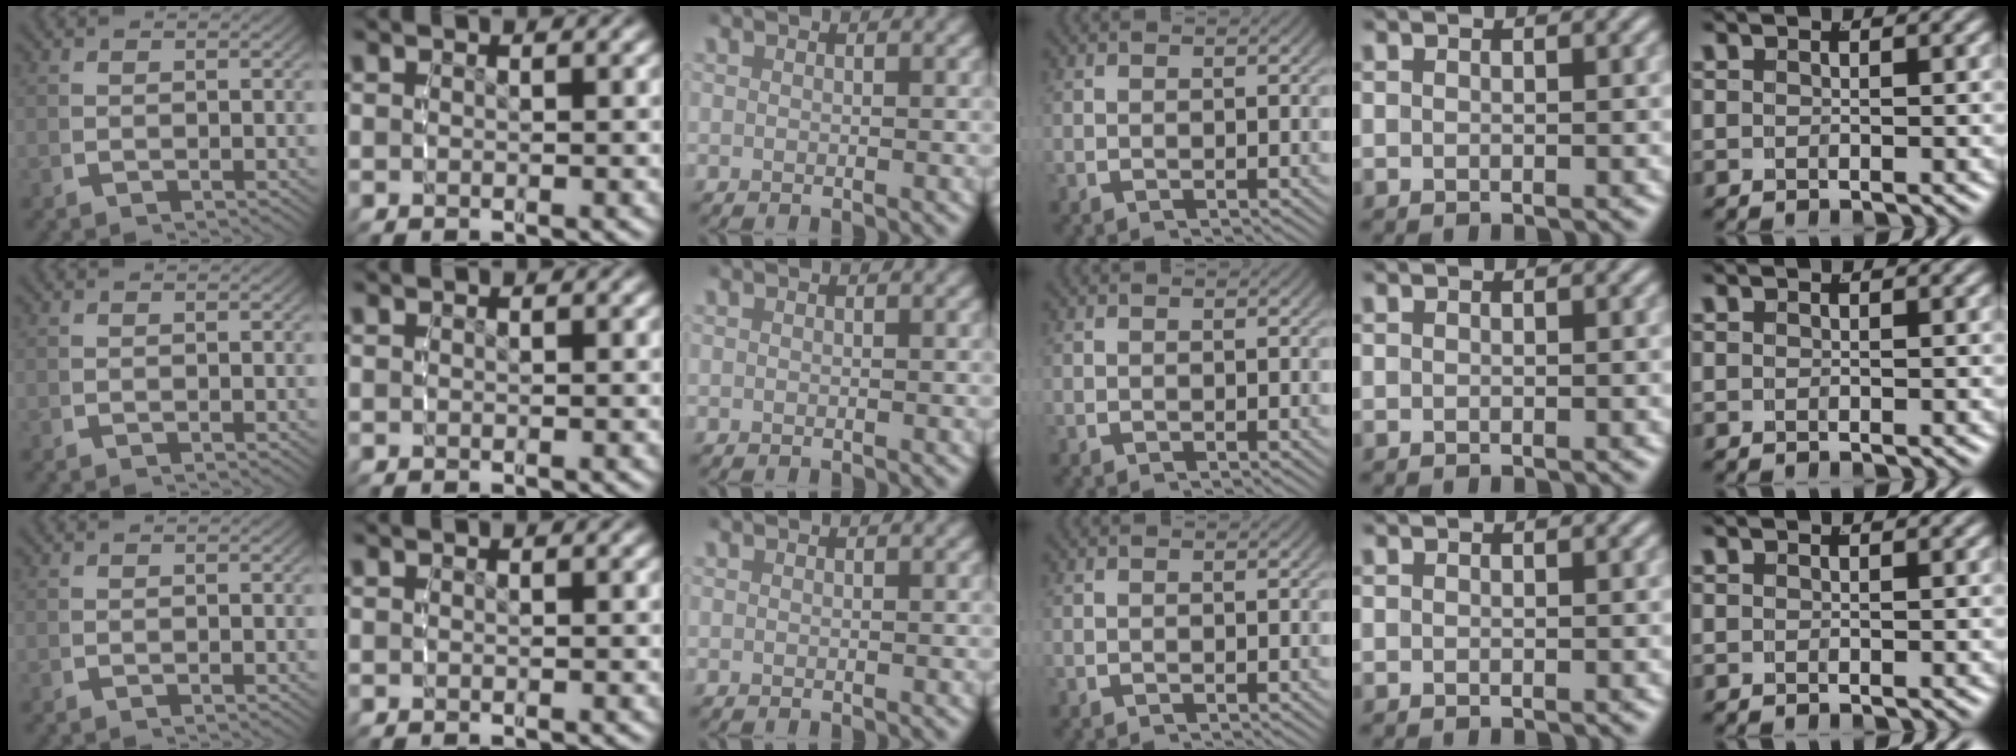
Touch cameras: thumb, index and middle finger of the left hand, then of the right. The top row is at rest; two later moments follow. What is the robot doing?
{"motion": "reach", "object": "jacket"}